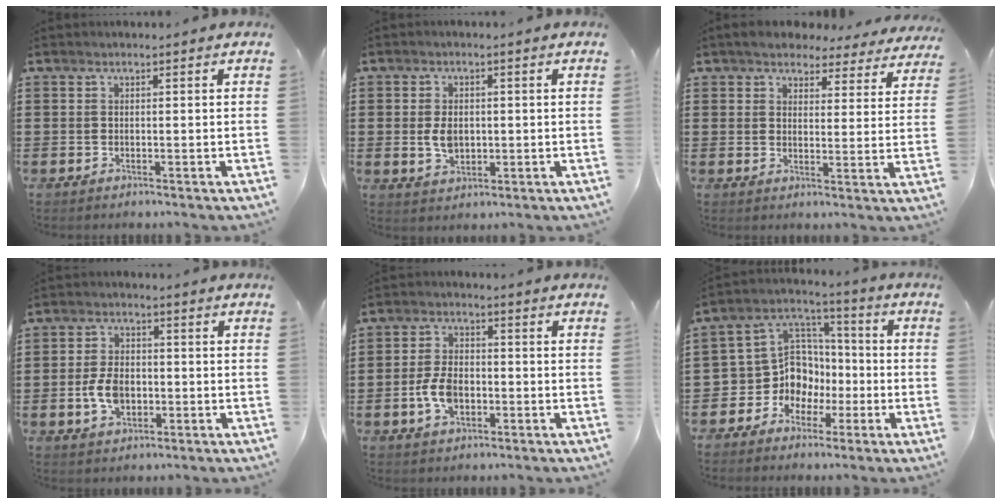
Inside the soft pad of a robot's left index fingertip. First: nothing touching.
{"total": 4.1, "force": [0.1, 2.7, 3.2], "torque": [-0.064, 0.002, -0.002]}
{"total": 4.9, "force": [4.6, 1.2, 0.9], "torque": [-0.040, -0.016, 0.083]}
{"total": 5.6, "force": [-1.2, 3.3, 4.4], "torque": [-0.105, -0.001, -0.026]}
{"total": 5.7, "force": [-1.5, 3.4, 4.4], "torque": [-0.104, 0.001, -0.032]}
{"total": 9.9, "force": [-2.2, 9.2, 3.0], "torque": [-0.102, 0.004, -0.037]}